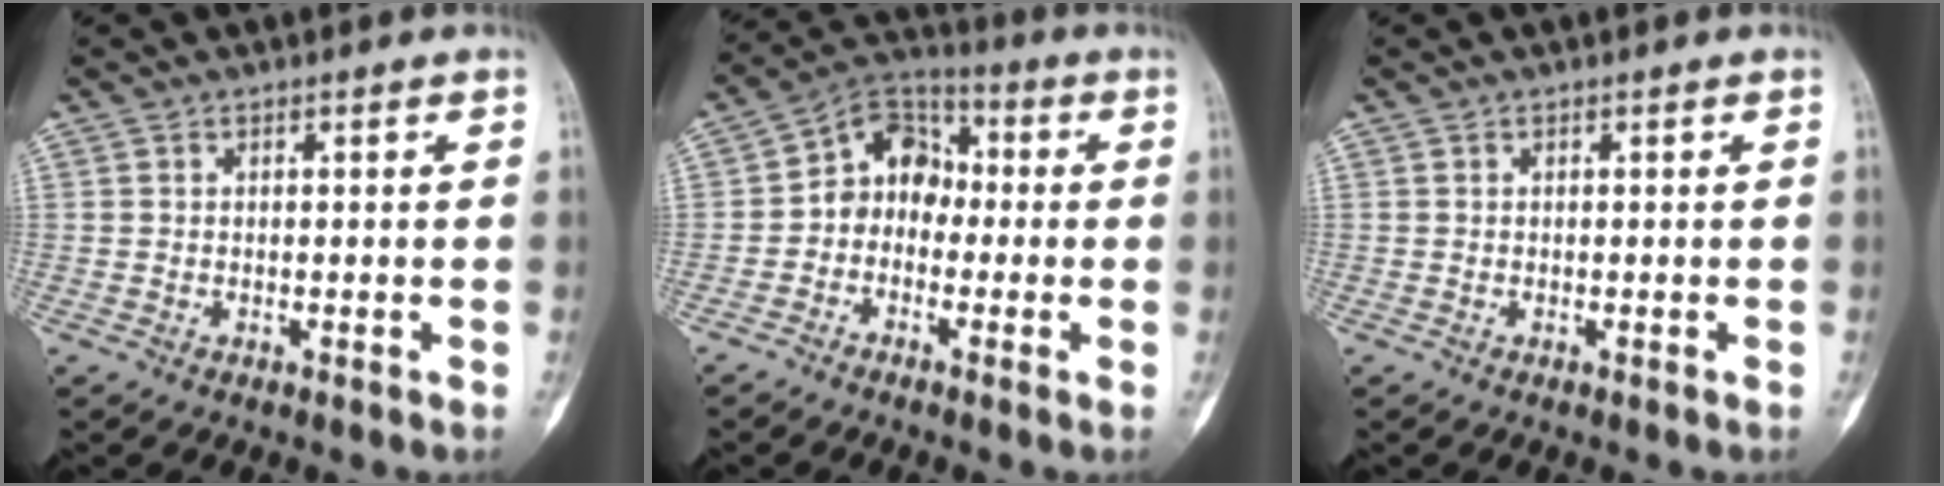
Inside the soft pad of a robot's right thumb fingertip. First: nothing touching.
{"total": 9.5, "force": [-0.9, 7.9, 5.2], "torque": [-0.044, 0.044, -0.036]}
{"total": 0.0}